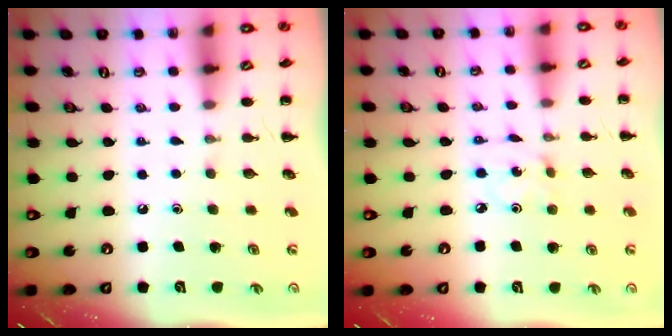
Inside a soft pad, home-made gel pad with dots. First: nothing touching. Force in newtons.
{"total": 1.2, "press": 1.2, "slide": 0.4}